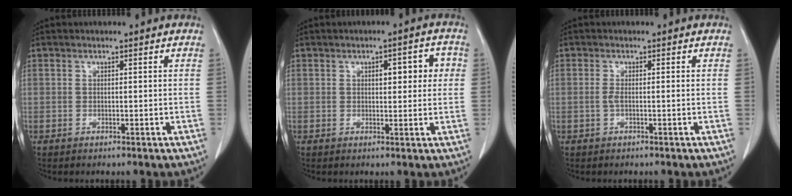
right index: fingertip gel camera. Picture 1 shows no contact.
{"total": 4.9, "force": [1.1, 1.9, 4.3], "torque": [-0.054, 0.016, 0.014]}
{"total": 1.1, "force": [-0.2, 0.1, 1.1], "torque": [-0.020, 0.002, -0.004]}